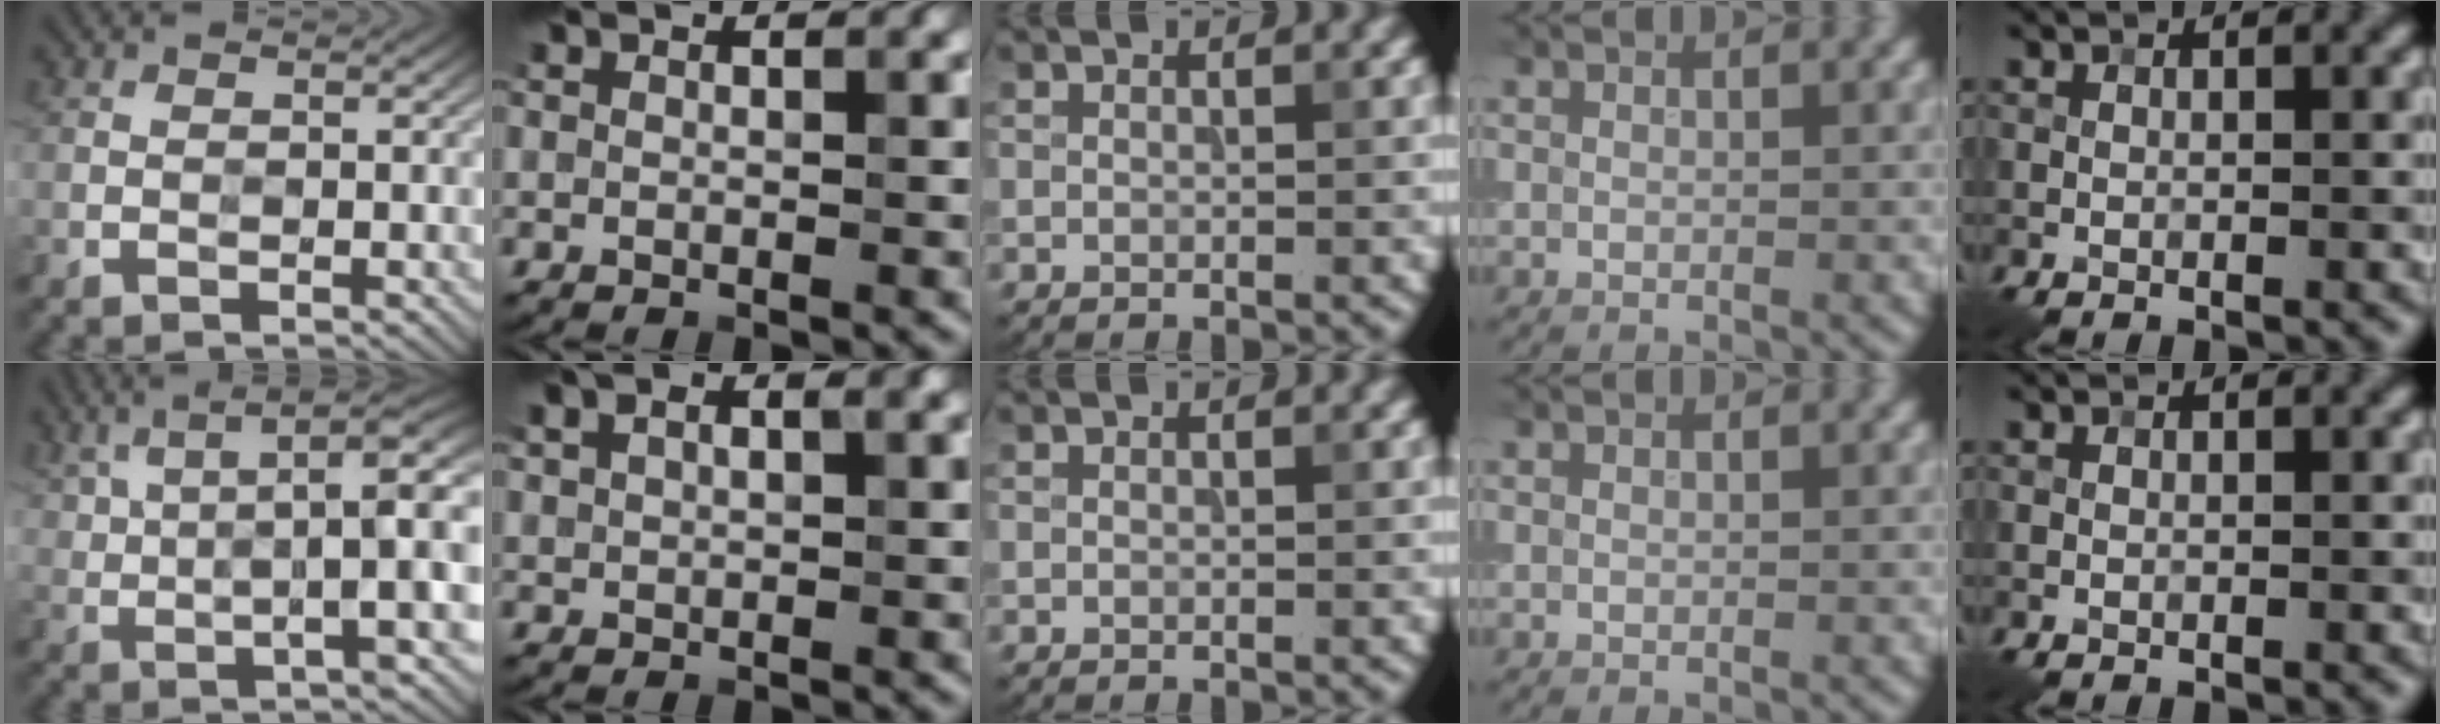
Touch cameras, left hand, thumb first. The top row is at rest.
{"thumb": {"total": 13.1, "force": [4.0, 3.9, 11.9], "torque": [-0.205, 0.014, 0.072]}, "index": {"total": 3.7, "force": [1.8, 1.9, 2.5], "torque": [-0.044, 0.007, 0.028]}}